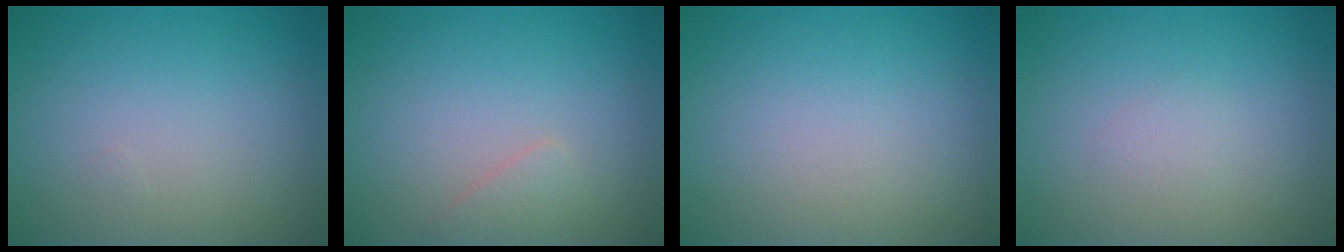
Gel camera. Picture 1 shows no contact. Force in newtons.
{"total": 1.1, "press": 1.1, "slide": 0.1}
{"total": 0.0}
{"total": 0.6, "press": 0.6, "slide": 0.1}